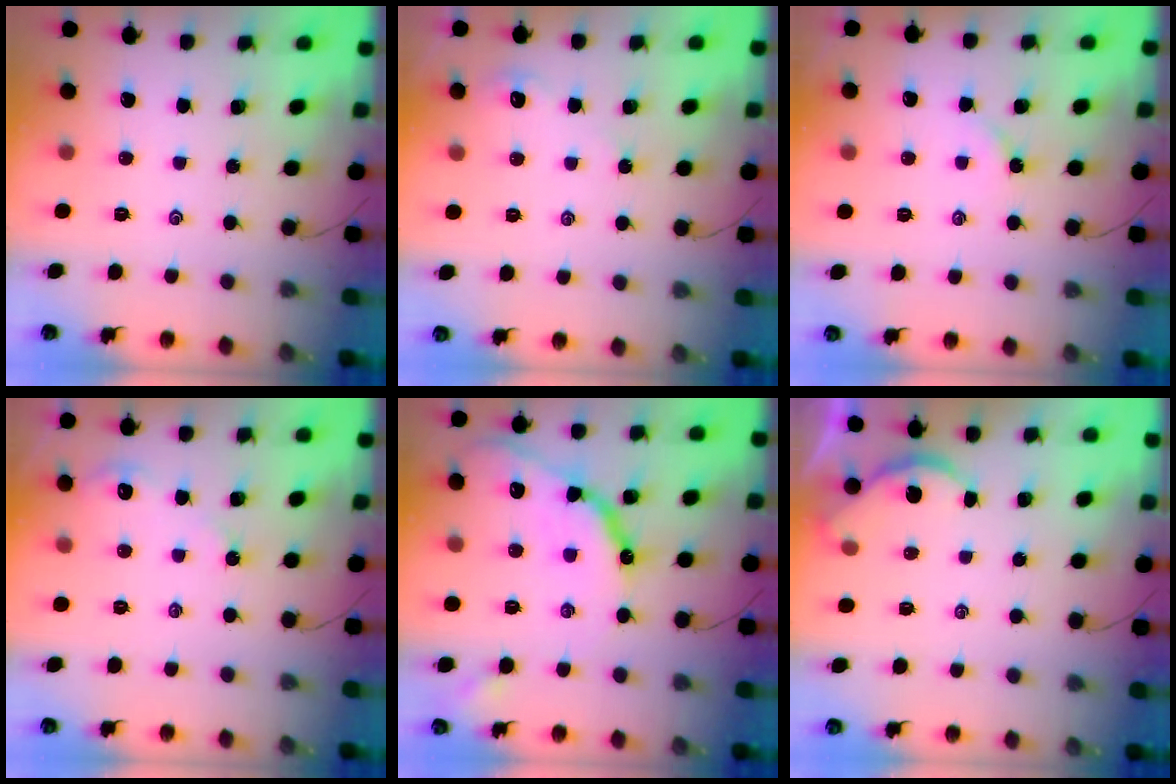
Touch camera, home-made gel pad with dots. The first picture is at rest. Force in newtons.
{"total": 2.6, "press": 2.5, "slide": 0.5}
{"total": 2.7, "press": 2.7, "slide": 0.4}
{"total": 3.6, "press": 3.6, "slide": 0.3}
{"total": 13.1, "press": 13.1, "slide": 0.7}
{"total": 1.3, "press": 1.3, "slide": 0.2}